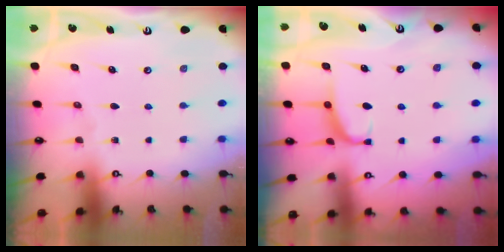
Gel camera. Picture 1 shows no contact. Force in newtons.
{"total": 2.1, "press": 2.0, "slide": 0.6}